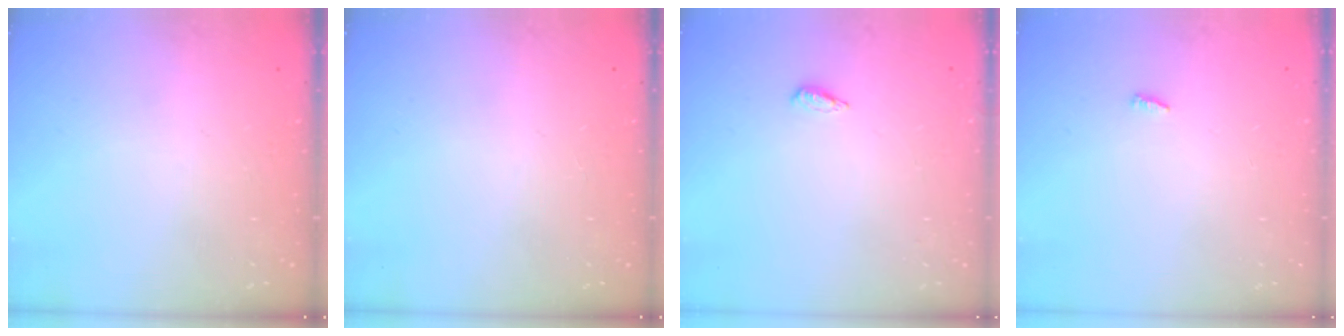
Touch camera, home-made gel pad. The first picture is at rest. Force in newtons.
{"total": 0.0}
{"total": 2.7, "press": 2.7, "slide": 0.5}
{"total": 2.8, "press": 2.7, "slide": 0.3}